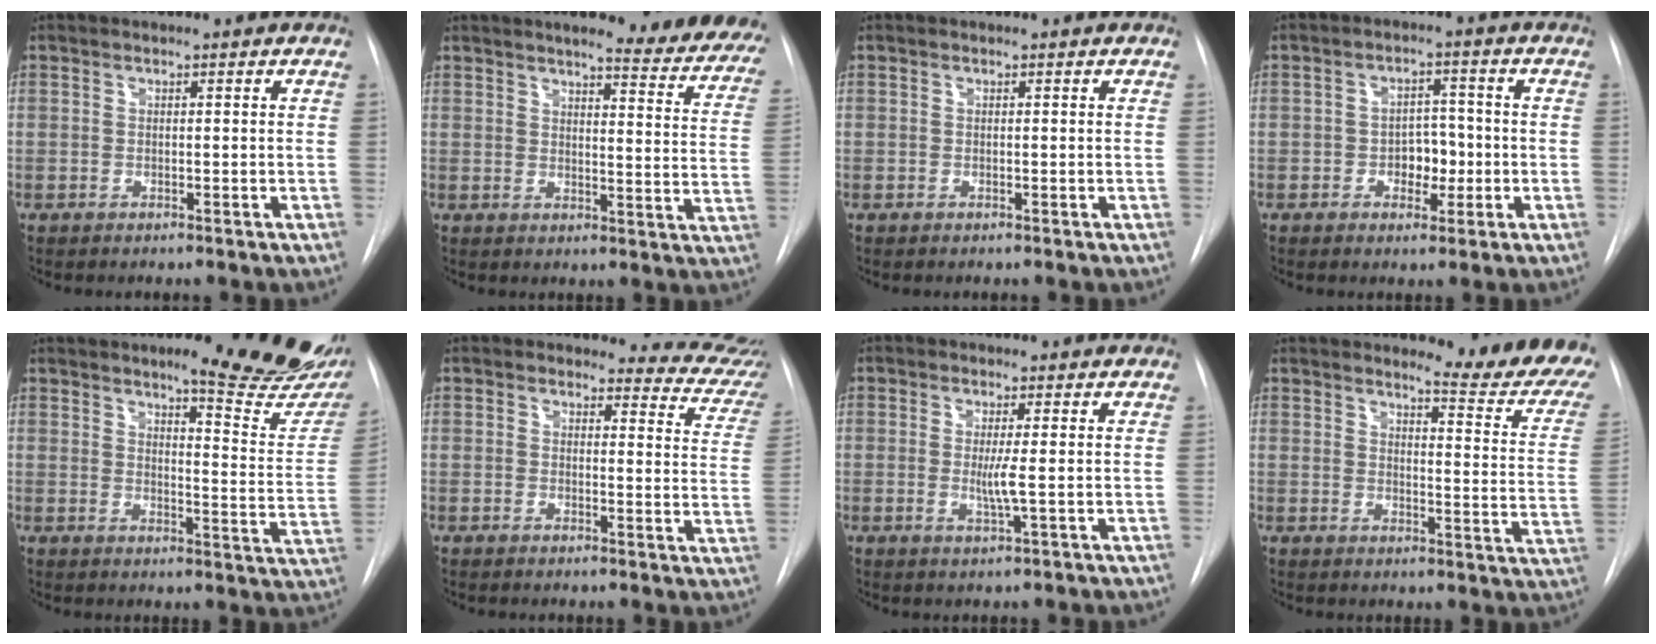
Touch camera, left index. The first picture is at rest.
{"total": 19.9, "force": [18.2, 2.2, 7.8], "torque": [-0.081, -0.090, 0.190]}
{"total": 0.0}
{"total": 4.6, "force": [-1.1, 3.1, 3.3], "torque": [-0.043, 0.010, -0.014]}
{"total": 17.4, "force": [13.8, 2.6, 10.3], "torque": [-0.114, -0.053, 0.158]}
{"total": 10.9, "force": [10.7, 2.1, -0.1], "torque": [0.043, -0.090, 0.076]}
{"total": 2.9, "force": [0.0, -0.3, 2.8], "torque": [-0.061, -0.007, 0.000]}
{"total": 14.3, "force": [13.6, -0.3, 4.5], "torque": [-0.054, -0.122, 0.141]}